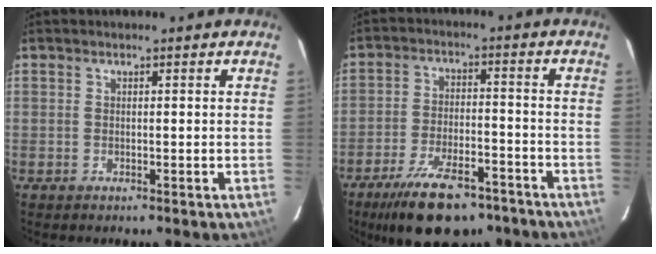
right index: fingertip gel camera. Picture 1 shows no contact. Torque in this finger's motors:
{"motor_torque": [1.10, -1.04, 0.61, 0.13]}